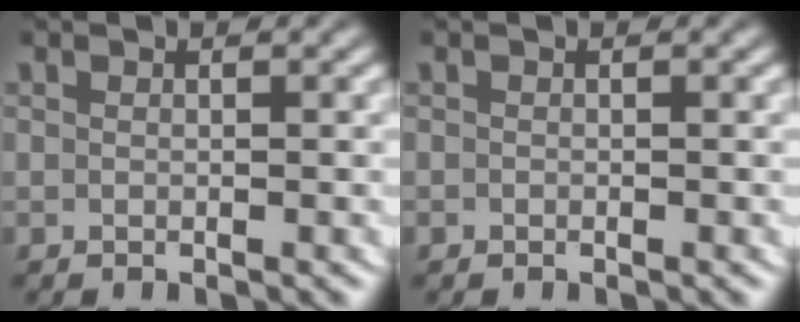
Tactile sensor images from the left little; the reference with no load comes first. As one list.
[{"total": 0.0}]